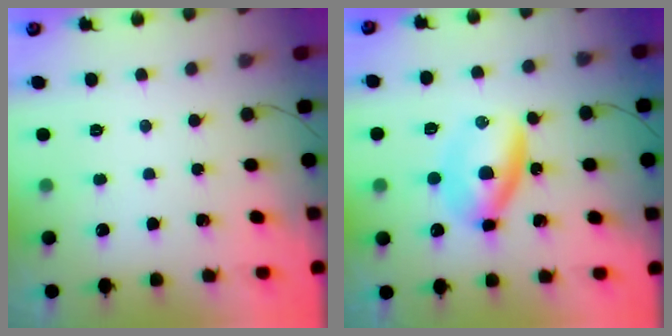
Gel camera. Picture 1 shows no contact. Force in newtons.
{"total": 6.7, "press": 6.7, "slide": 0.4}